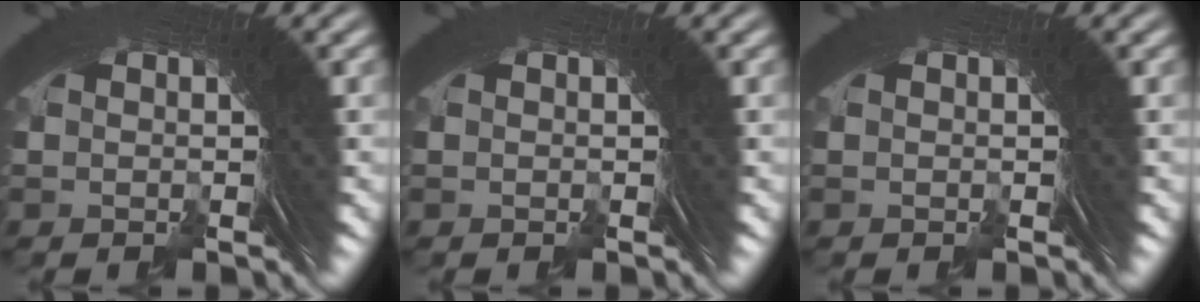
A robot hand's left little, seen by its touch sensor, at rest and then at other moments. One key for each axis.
{"total": 0.0}
{"total": 0.0}